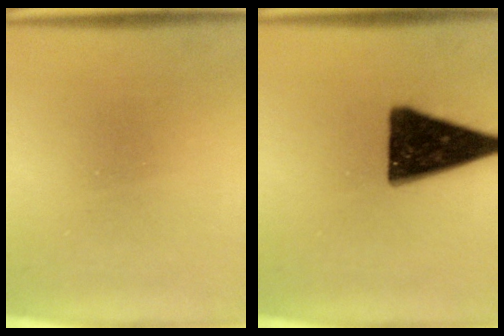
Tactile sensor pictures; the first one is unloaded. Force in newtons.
{"total": 16.4}